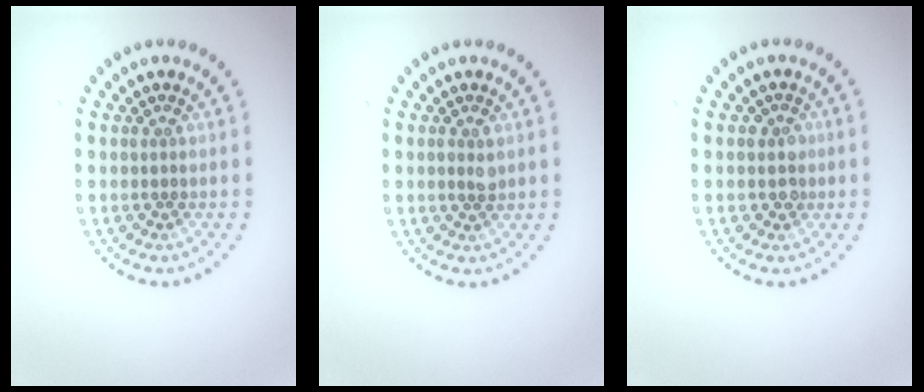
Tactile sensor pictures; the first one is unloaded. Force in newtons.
{"total": 1.1, "press": 1.1, "slide": 0.0}
{"total": 1.7, "press": 1.6, "slide": 0.7}